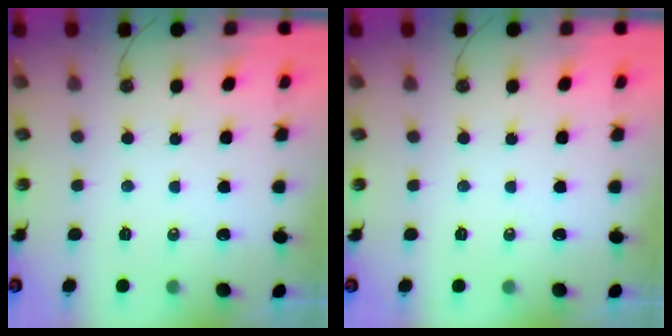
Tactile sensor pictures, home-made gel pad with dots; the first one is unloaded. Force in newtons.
{"total": 0.0}